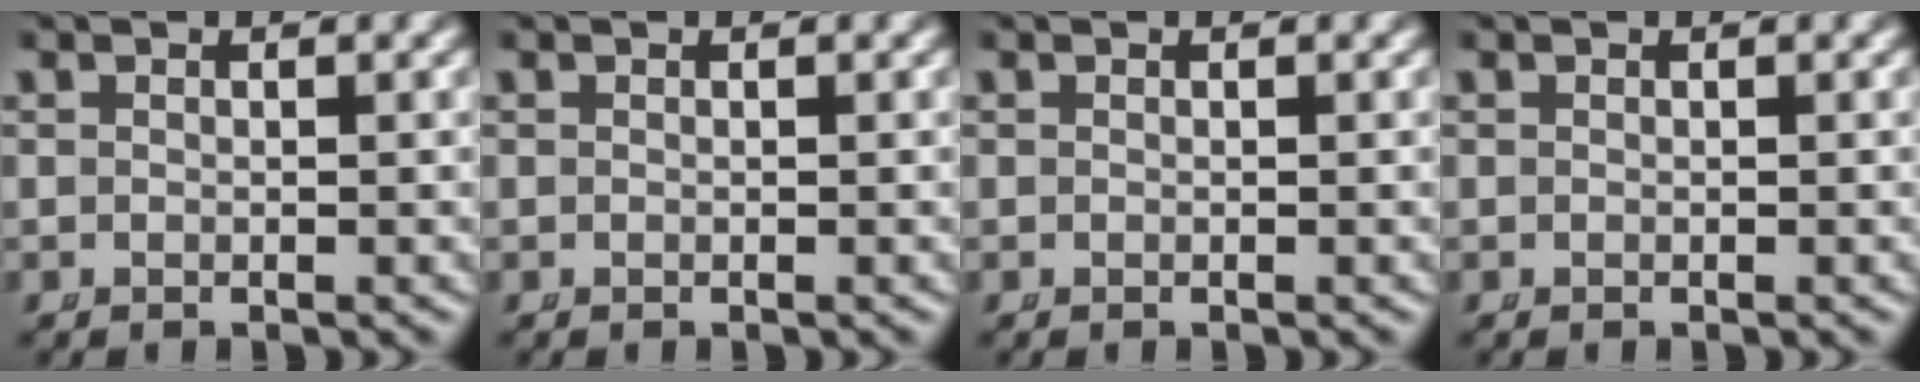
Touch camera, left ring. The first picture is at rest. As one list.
[{"total": 0.0}, {"total": 0.0}, {"total": 0.0}]